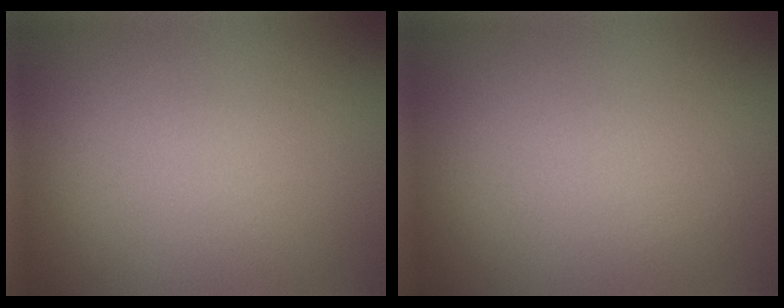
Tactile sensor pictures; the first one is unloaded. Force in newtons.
{"total": 0.0}